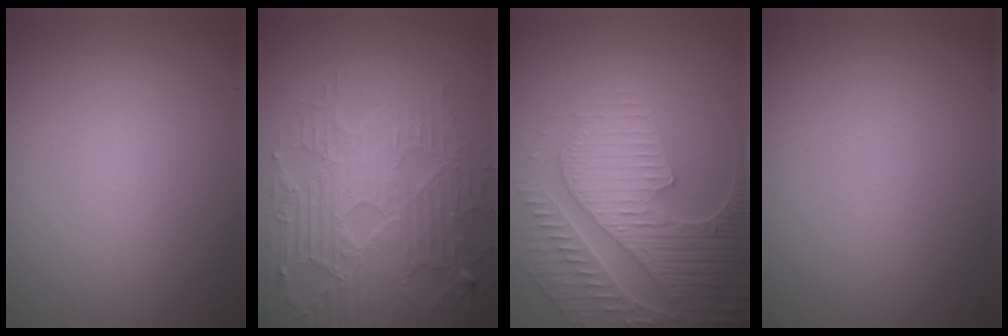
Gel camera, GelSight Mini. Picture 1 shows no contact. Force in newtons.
{"total": 7.4, "press": 5.9, "slide": 4.4}
{"total": 6.0, "press": 5.1, "slide": 3.1}
{"total": 0.0}